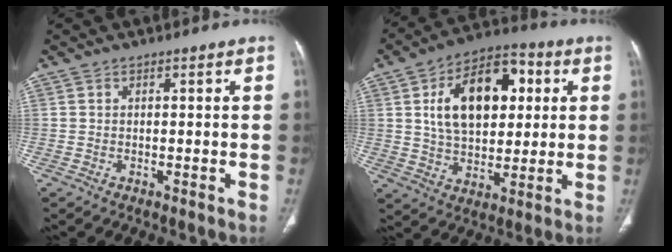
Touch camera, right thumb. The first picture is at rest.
{"total": 18.8, "force": [4.5, 11.4, 14.2], "torque": [-0.197, 0.009, 0.074]}